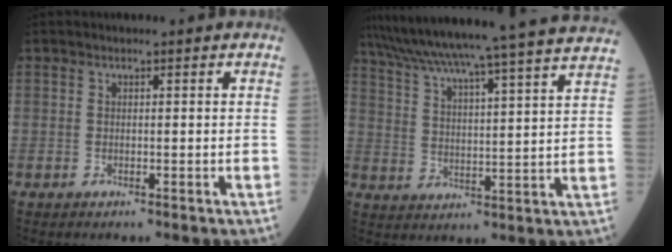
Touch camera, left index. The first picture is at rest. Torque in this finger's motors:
{"motor_torque": [0.99, -1.14, 0.50, 0.17]}